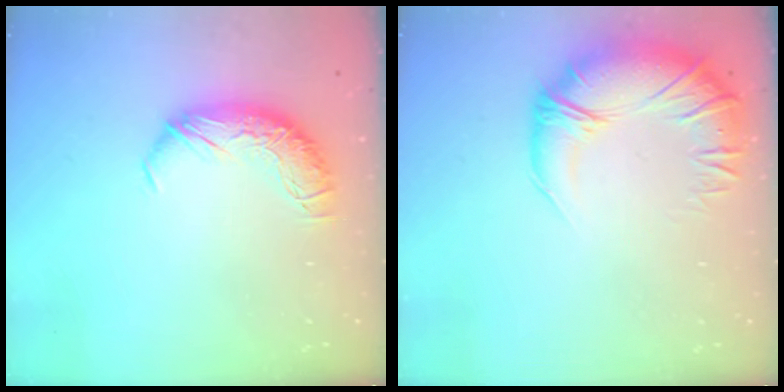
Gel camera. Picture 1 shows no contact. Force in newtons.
{"total": 3.7, "press": 1.8, "slide": 3.3}